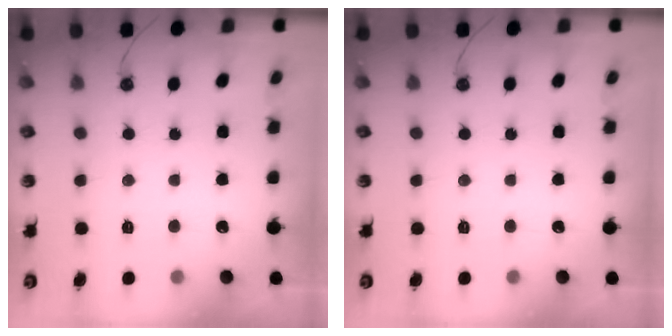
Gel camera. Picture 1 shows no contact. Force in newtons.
{"total": 0.0}